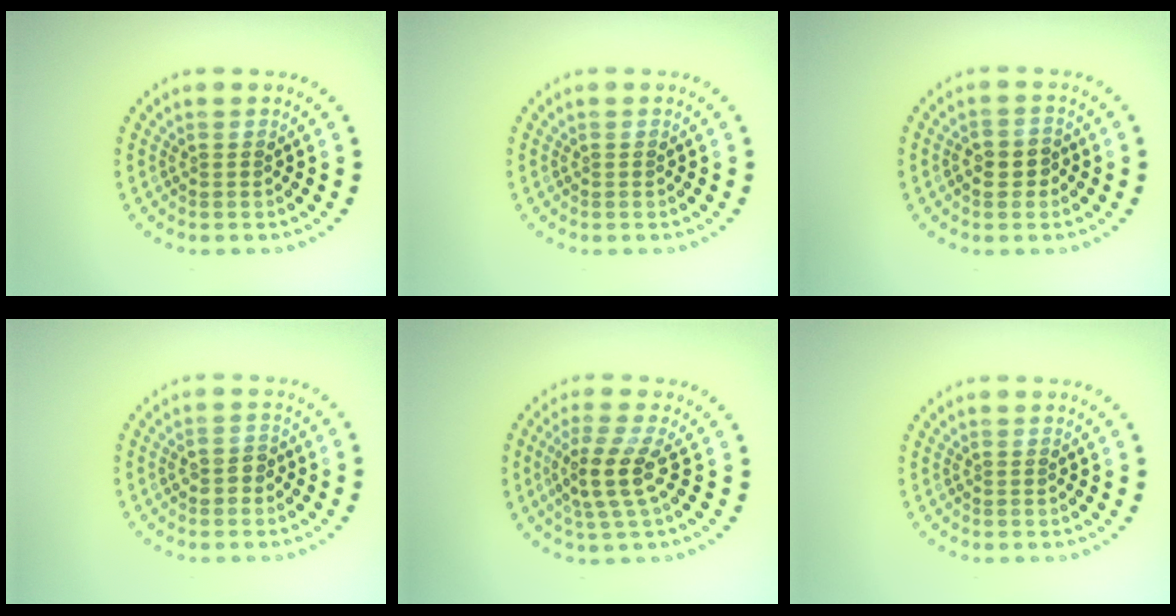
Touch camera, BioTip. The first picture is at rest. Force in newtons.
{"total": 0.0}
{"total": 1.7, "press": 1.6, "slide": 0.5}
{"total": 1.7, "press": 1.7, "slide": 0.3}
{"total": 3.6, "press": 3.0, "slide": 2.0}
{"total": 0.0}